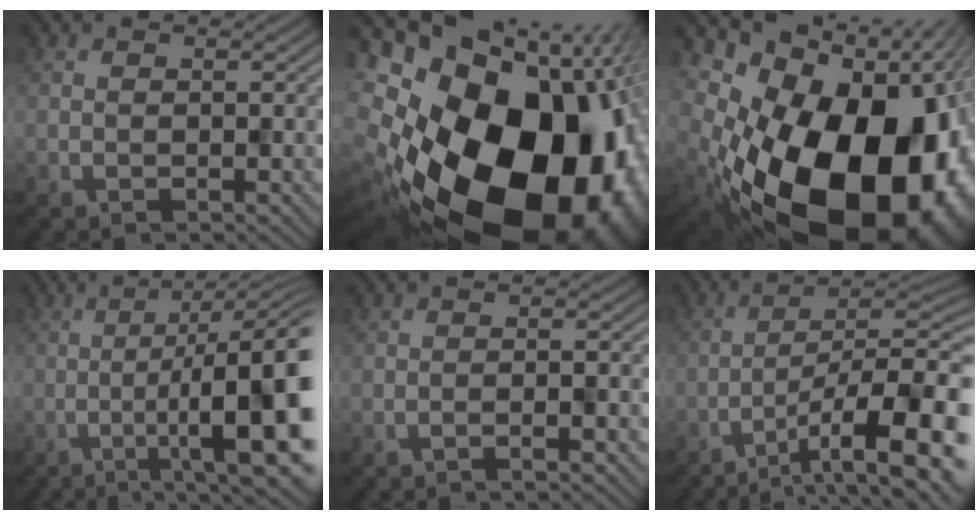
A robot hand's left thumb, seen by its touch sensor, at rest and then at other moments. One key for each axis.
{"total": 24.4, "fx": -5.5, "fy": 18.6, "fz": 14.8, "tx": -0.274, "ty": -0.077, "tz": -0.118}
{"total": 22.4, "fx": -6.2, "fy": 15.1, "fz": 15.3, "tx": -0.291, "ty": -0.078, "tz": -0.059}
{"total": 15.3, "fx": -3.6, "fy": 3.8, "fz": 14.4, "tx": -0.165, "ty": 0.000, "tz": -0.040}
{"total": 2.3, "fx": -1.2, "fy": 0.3, "fz": 1.9, "tx": -0.025, "ty": 0.013, "tz": -0.027}
{"total": 13.7, "fx": -7.2, "fy": 3.6, "fz": 11.0, "tx": -0.143, "ty": 0.002, "tz": -0.102}